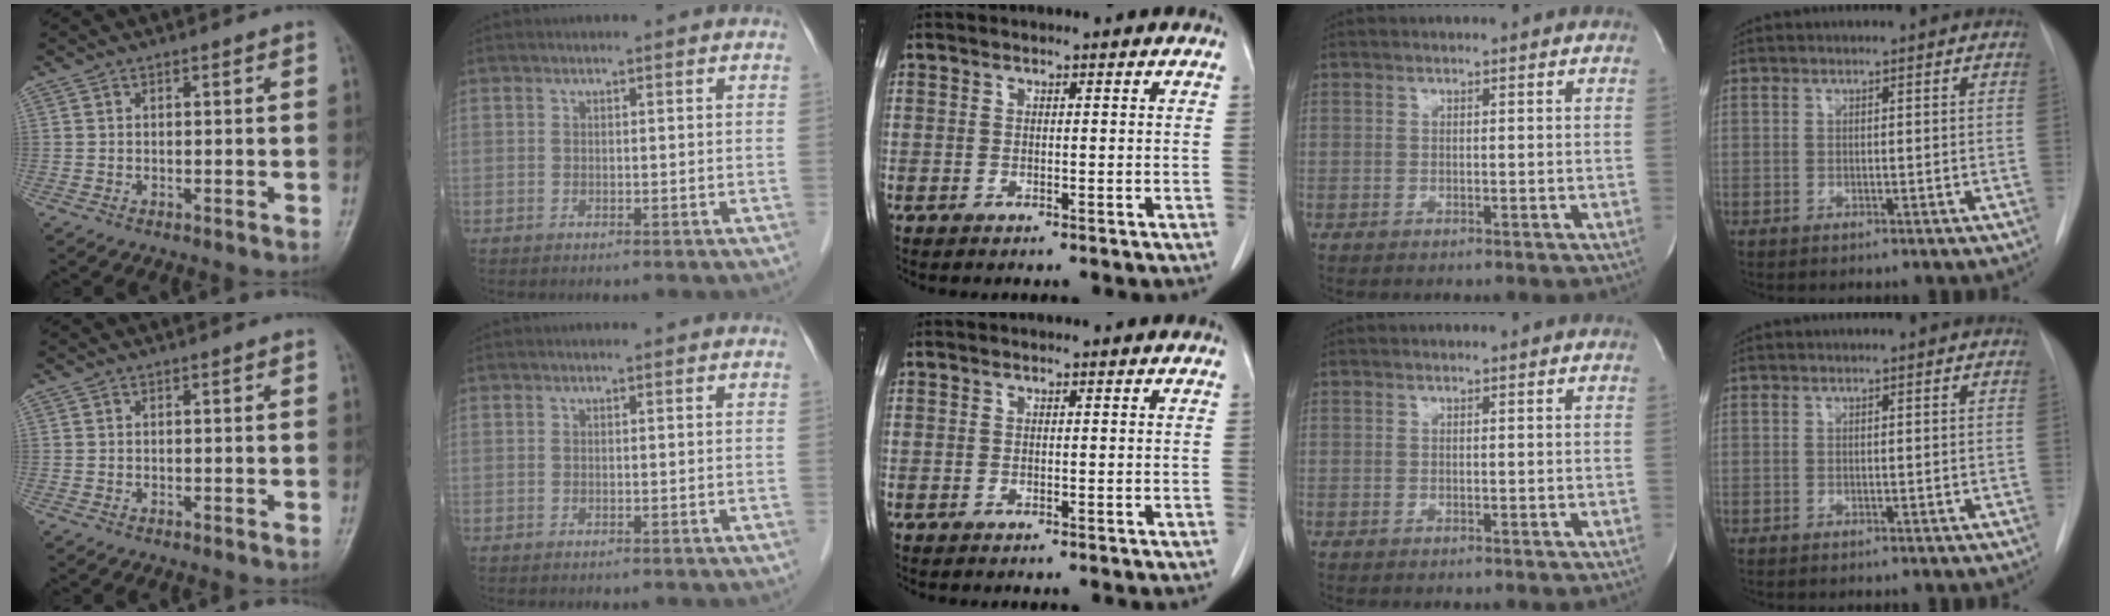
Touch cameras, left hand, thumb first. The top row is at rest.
{}